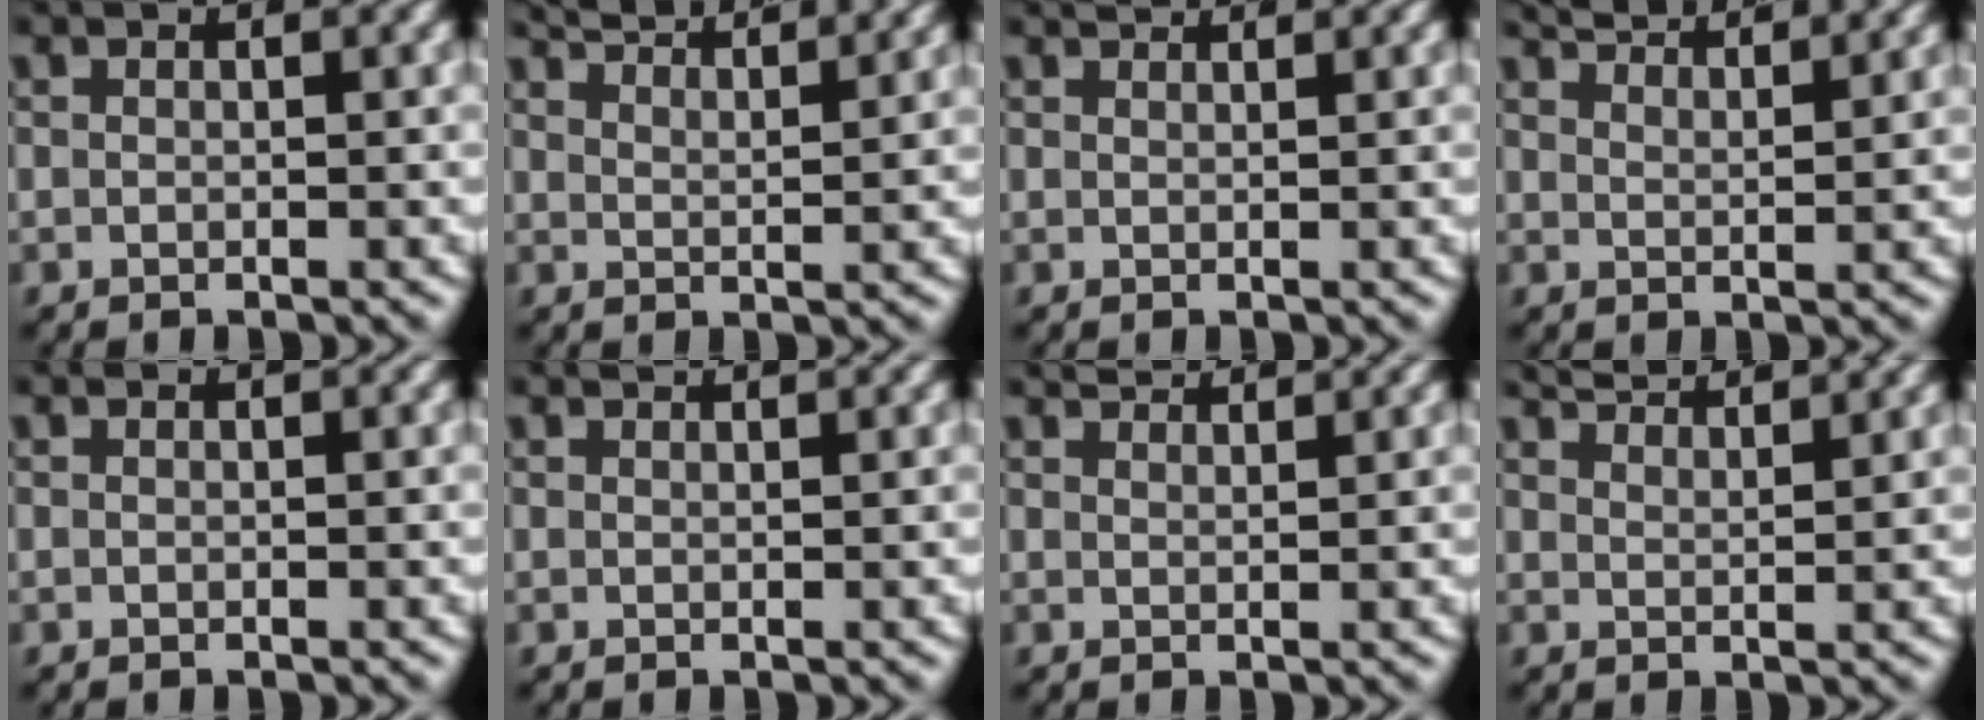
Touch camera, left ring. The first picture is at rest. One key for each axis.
{"total": 5.6, "fx": 5.1, "fy": 0.7, "fz": 2.2, "tx": -0.038, "ty": 0.007, "tz": 0.084}
{"total": 1.5, "fx": 1.4, "fy": -0.4, "fz": 0.2, "tx": 0.000, "ty": 0.001, "tz": 0.026}
{"total": 5.0, "fx": 4.6, "fy": 0.5, "fz": 1.8, "tx": -0.033, "ty": 0.005, "tz": 0.078}
{"total": 0.0}
{"total": 1.3, "fx": 1.2, "fy": -0.3, "fz": 0.4, "tx": -0.002, "ty": 0.003, "tz": 0.020}
{"total": 2.5, "fx": 2.4, "fy": -0.2, "fz": 0.6, "tx": -0.008, "ty": 0.002, "tz": 0.042}
{"total": 4.5, "fx": 4.2, "fy": 0.4, "fz": 1.6, "tx": -0.029, "ty": 0.004, "tz": 0.073}